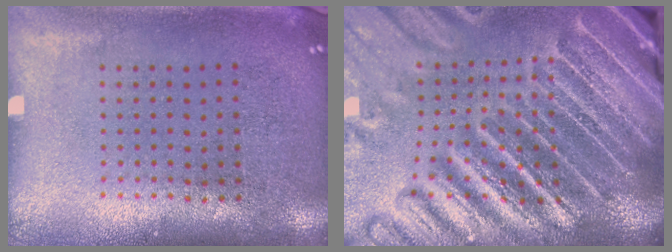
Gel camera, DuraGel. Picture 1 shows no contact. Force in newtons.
{"total": 5.7, "press": 4.9, "slide": 2.9}